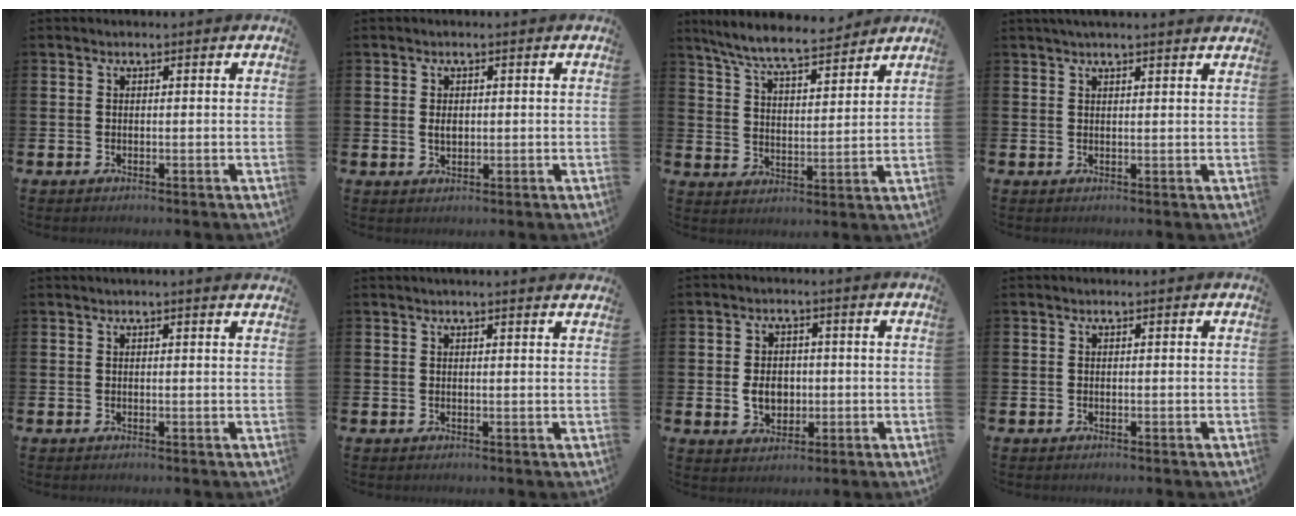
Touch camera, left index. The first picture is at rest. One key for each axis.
{"total": 1.5, "fx": 0.3, "fy": 1.0, "fz": 1.1, "tx": -0.016, "ty": 0.003, "tz": 0.001}
{"total": 7.8, "fx": 7.2, "fy": 0.8, "fz": 2.8, "tx": -0.083, "ty": -0.036, "tz": 0.128}
{"total": 2.0, "fx": 1.9, "fy": -0.2, "fz": 0.7, "tx": -0.013, "ty": -0.005, "tz": 0.034}
{"total": 0.8, "fx": 0.7, "fy": -0.2, "fz": 0.3, "tx": -0.002, "ty": -0.004, "tz": 0.012}
{"total": 1.3, "fx": 1.2, "fy": -0.2, "fz": 0.2, "tx": -0.001, "ty": -0.004, "tz": 0.023}
{"total": 4.2, "fx": -0.2, "fy": 3.3, "fz": 2.6, "tx": -0.040, "ty": 0.006, "tz": -0.011}
{"total": 0.0}